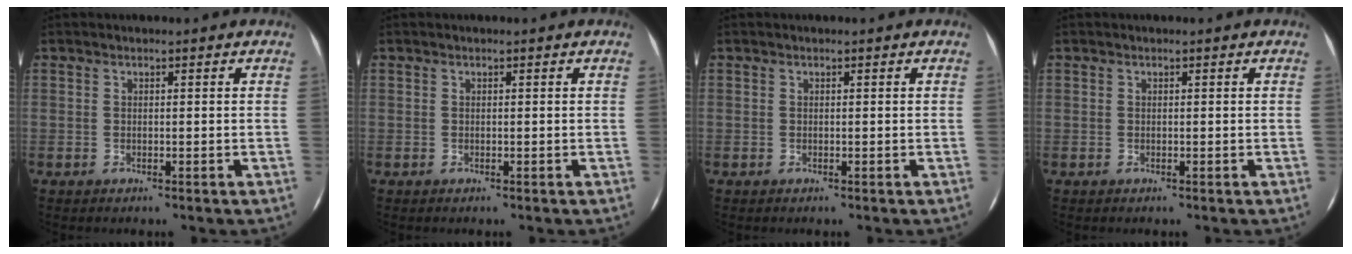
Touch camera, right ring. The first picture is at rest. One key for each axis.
{"total": 0.0}
{"total": 0.0}
{"total": 0.0}